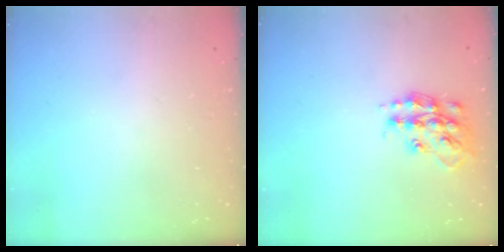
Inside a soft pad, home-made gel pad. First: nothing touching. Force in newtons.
{"total": 15.2, "press": 15.2, "slide": 0.9}